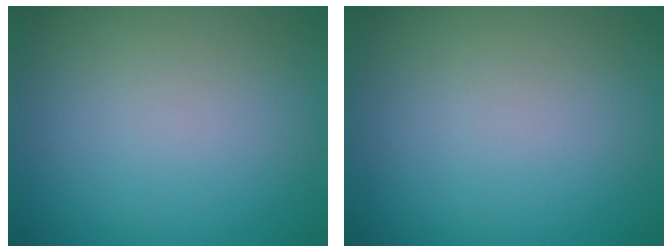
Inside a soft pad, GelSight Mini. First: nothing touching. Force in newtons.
{"total": 0.0}